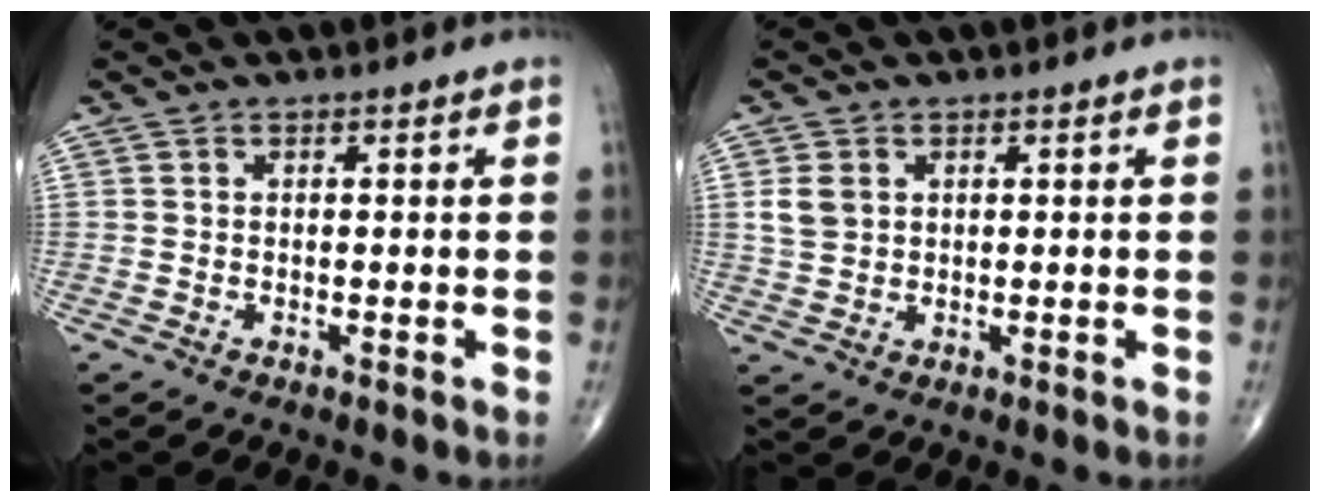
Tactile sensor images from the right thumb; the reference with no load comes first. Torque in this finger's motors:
{"motor_torque": [-0.25, 0.26, 0.09, -0.11, 0.08]}